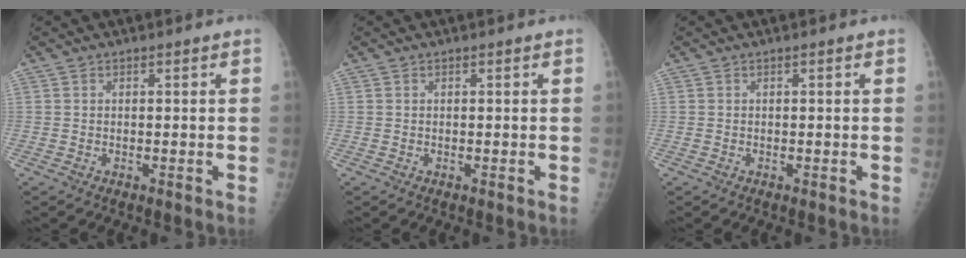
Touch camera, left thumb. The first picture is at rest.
{"total": 0.0}
{"total": 0.0}